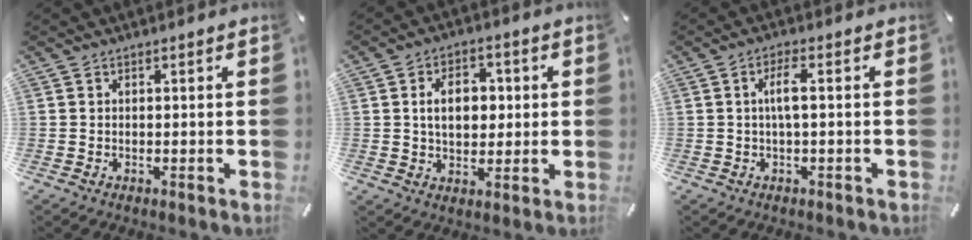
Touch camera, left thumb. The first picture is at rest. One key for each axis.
{"total": 9.2, "fx": 1.2, "fy": 6.6, "fz": 6.2, "tx": -0.098, "ty": 0.000, "tz": 0.014}
{"total": 4.7, "fx": 0.1, "fy": 0.9, "fz": 4.6, "tx": -0.090, "ty": 0.004, "tz": -0.002}